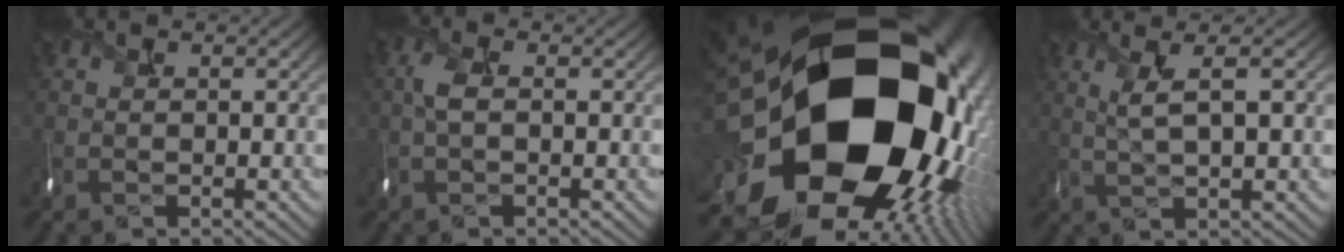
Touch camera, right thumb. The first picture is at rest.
{"total": 1.4, "force": [-0.3, 0.6, 1.2], "torque": [-0.034, 0.002, -0.010]}
{"total": 24.0, "force": [-0.3, 18.3, 15.5], "torque": [-0.277, -0.091, -0.004]}
{"total": 3.6, "force": [1.4, 0.3, 3.3], "torque": [-0.065, 0.006, 0.028]}